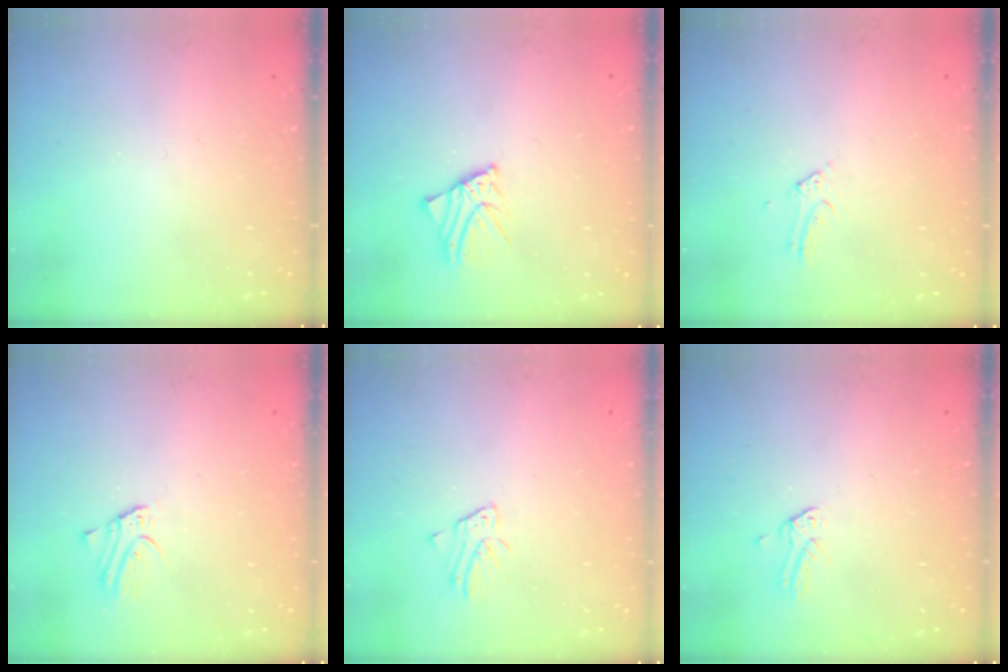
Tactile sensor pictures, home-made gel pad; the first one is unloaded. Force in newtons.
{"total": 2.7, "press": 2.7, "slide": 0.4}
{"total": 3.0, "press": 3.0, "slide": 0.3}
{"total": 2.3, "press": 2.3, "slide": 0.2}
{"total": 2.0, "press": 2.0, "slide": 0.2}
{"total": 0.0}